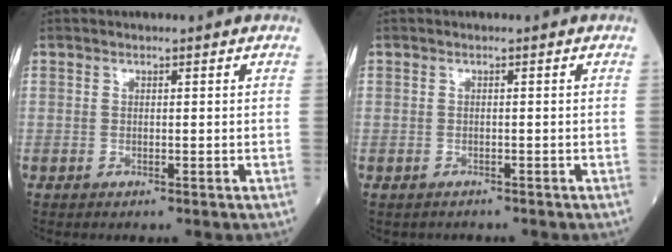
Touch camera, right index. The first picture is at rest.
{"total": 1.4, "force": [-1.1, 0.9, -0.2], "torque": [-0.009, 0.002, -0.019]}